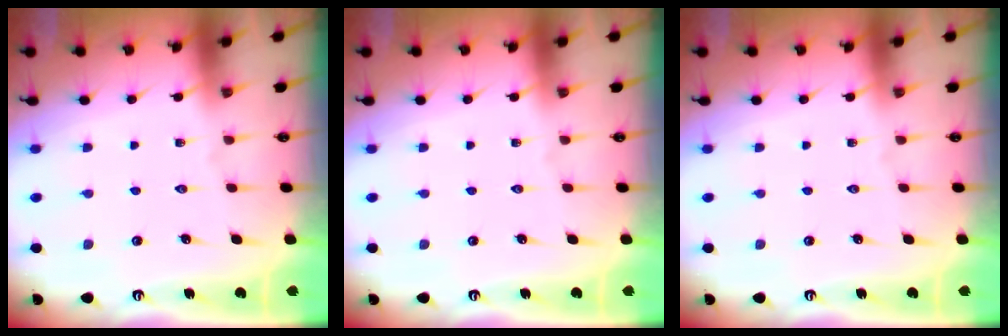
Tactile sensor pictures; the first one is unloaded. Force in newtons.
{"total": 0.0}
{"total": 0.0}